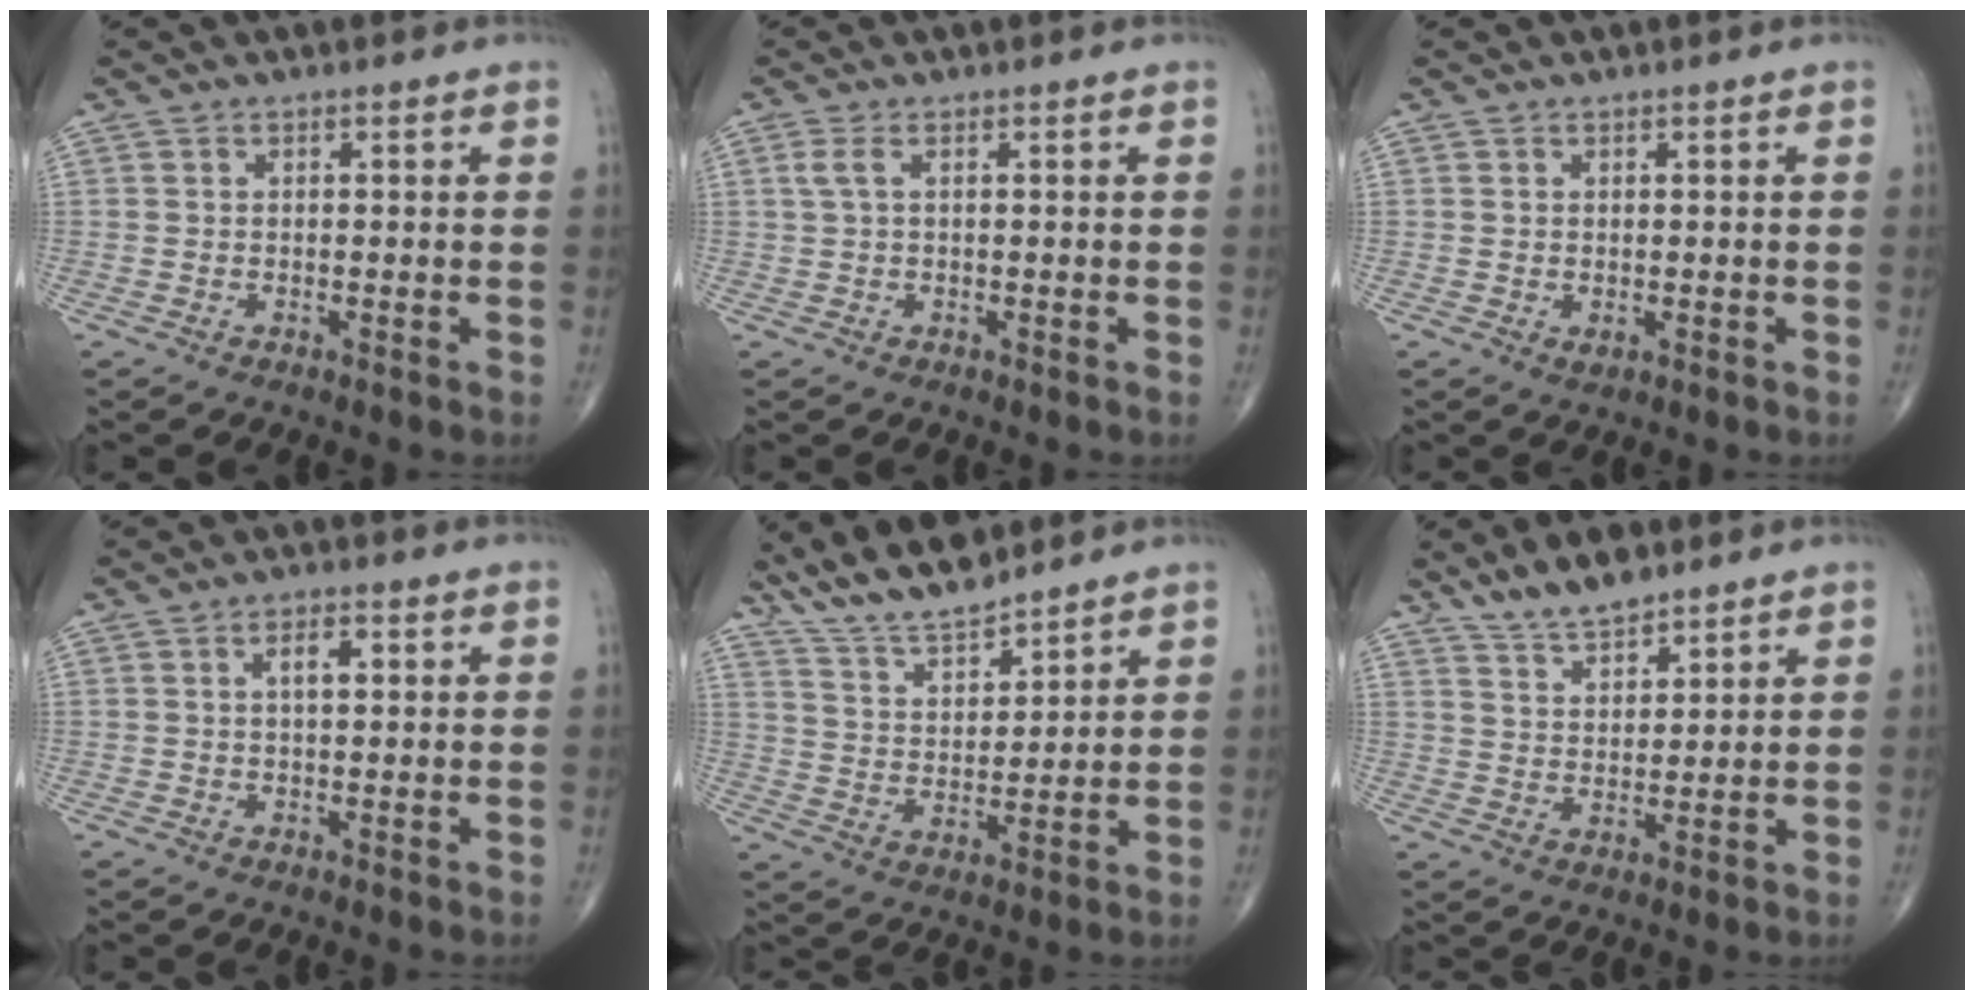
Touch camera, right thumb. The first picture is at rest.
{"total": 1.8, "force": [0.5, 0.6, 1.6], "torque": [-0.049, 0.011, 0.016]}
{"total": 0.8, "force": [0.0, 0.6, 0.6], "torque": [-0.006, -0.002, 0.004]}
{"total": 3.4, "force": [0.9, 1.5, 2.9], "torque": [-0.047, 0.005, 0.013]}
{"total": 10.3, "force": [9.4, 2.3, 3.7], "torque": [-0.054, -0.050, 0.181]}
{"total": 7.4, "force": [6.0, 2.6, 3.5], "torque": [-0.045, -0.033, 0.114]}